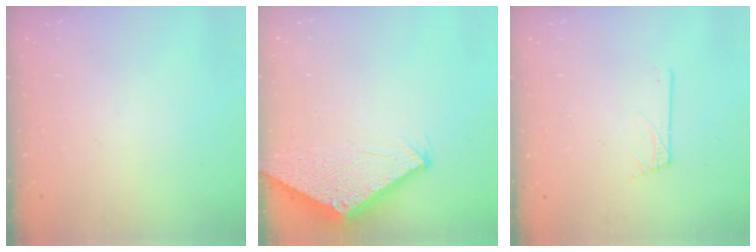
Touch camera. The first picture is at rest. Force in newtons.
{"total": 2.9, "press": 2.9, "slide": 0.1}
{"total": 0.5, "press": 0.5, "slide": 0.0}